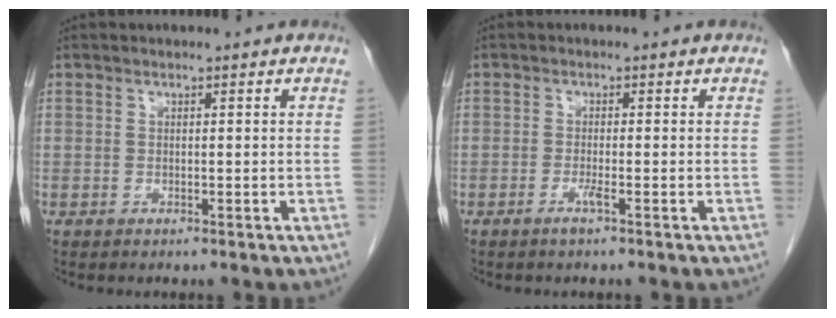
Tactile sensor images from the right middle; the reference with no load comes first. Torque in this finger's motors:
{"motor_torque": [-0.06, 0.08, 0.06, 0.00]}